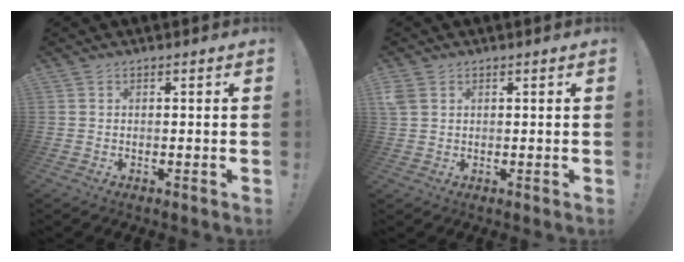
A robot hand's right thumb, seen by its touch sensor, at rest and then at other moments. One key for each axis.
{"total": 3.1, "fx": 1.5, "fy": 2.1, "fz": 1.7, "tx": -0.036, "ty": 0.001, "tz": 0.030}